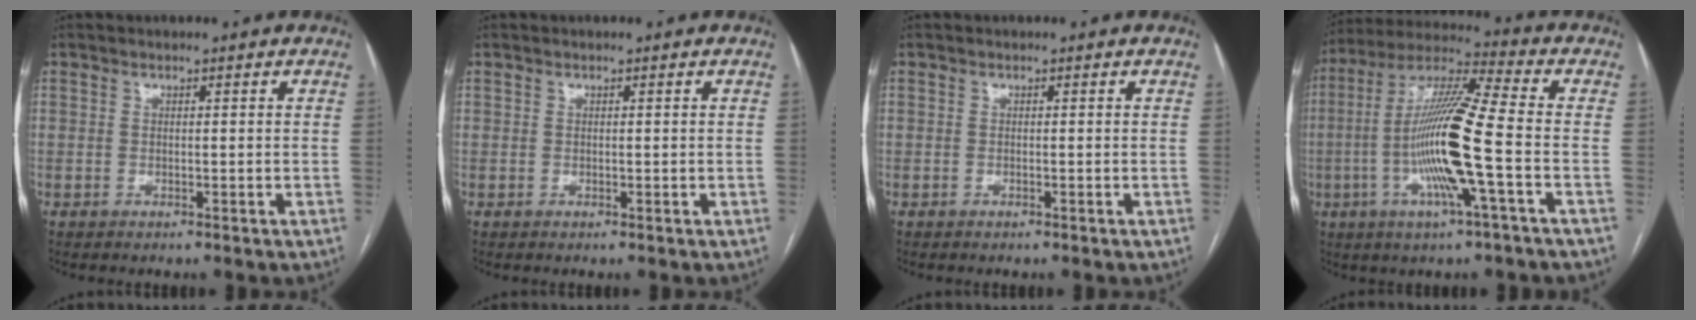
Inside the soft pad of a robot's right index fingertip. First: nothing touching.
{"total": 0.0}
{"total": 0.0}
{"total": 15.9, "force": [-3.3, -0.1, 15.5], "torque": [-0.304, -0.003, -0.073]}